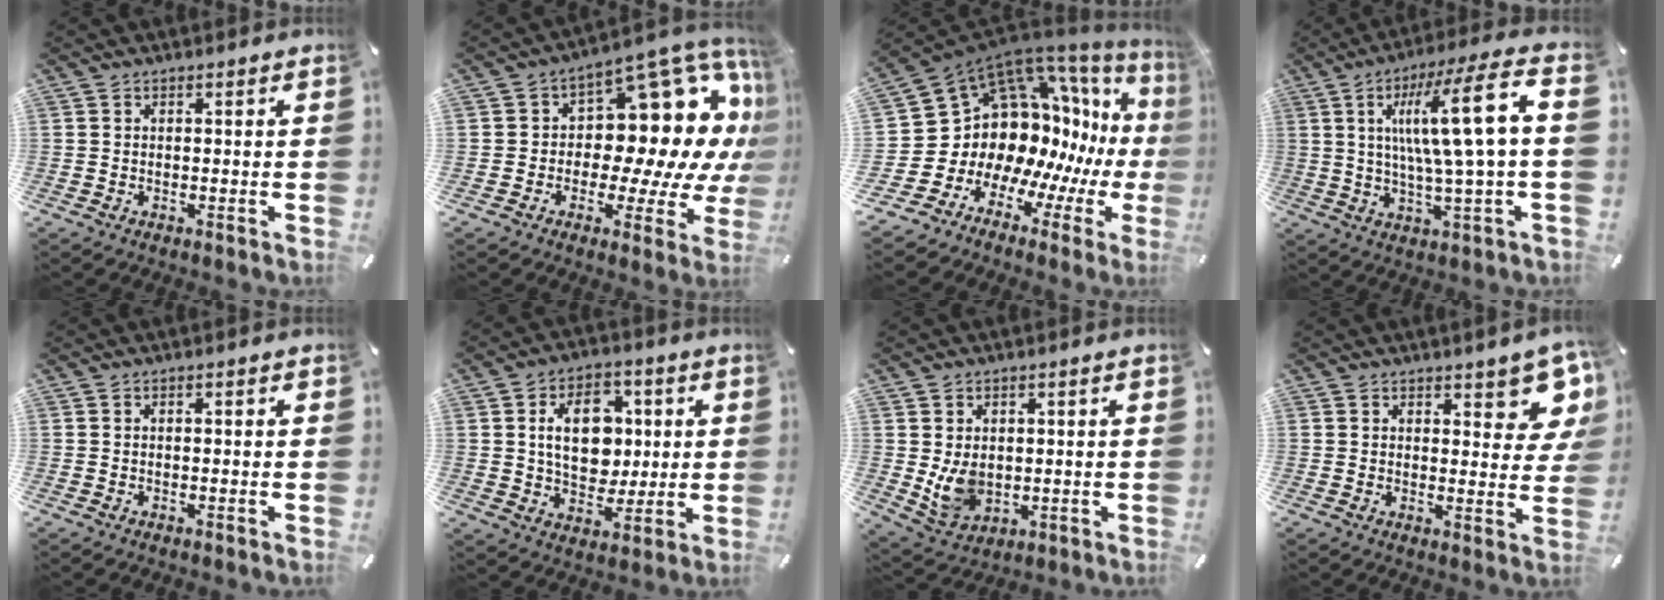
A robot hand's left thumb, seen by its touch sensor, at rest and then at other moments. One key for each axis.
{"total": 17.8, "fx": 5.6, "fy": 10.9, "fz": 12.9, "tx": -0.152, "ty": -0.071, "tz": 0.093}
{"total": 16.7, "fx": 4.6, "fy": 13.3, "fz": 8.9, "tx": -0.149, "ty": -0.106, "tz": 0.126}
{"total": 17.5, "fx": 3.6, "fy": 2.0, "fz": 17.0, "tx": -0.292, "ty": -0.005, "tz": 0.037}
{"total": 0.6, "fx": 0.0, "fy": 0.2, "fz": 0.6, "tx": -0.010, "ty": 0.001, "tz": -0.001}
{"total": 13.5, "fx": 2.1, "fy": 10.0, "fz": 8.9, "tx": -0.140, "ty": 0.006, "tz": 0.032}
{"total": 7.7, "fx": 0.6, "fy": 6.3, "fz": 4.4, "tx": -0.091, "ty": -0.007, "tz": 0.011}
{"total": 8.5, "fx": 5.8, "fy": 3.7, "fz": 5.0, "tx": -0.048, "ty": -0.043, "tz": 0.098}